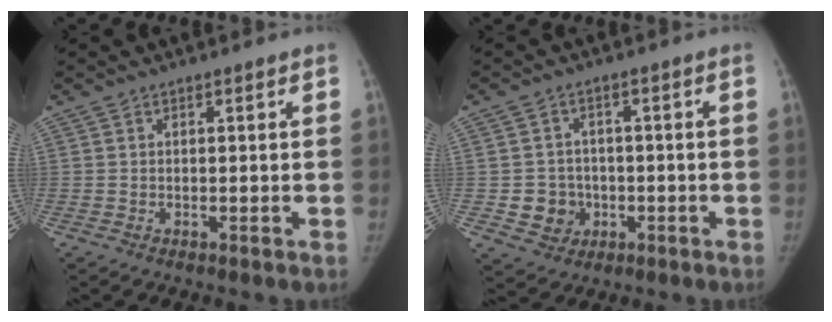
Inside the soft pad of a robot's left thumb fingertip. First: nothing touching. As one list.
[{"total": 6.0, "force": [-1.1, 5.6, 1.7], "torque": [0.001, 0.009, -0.011]}]